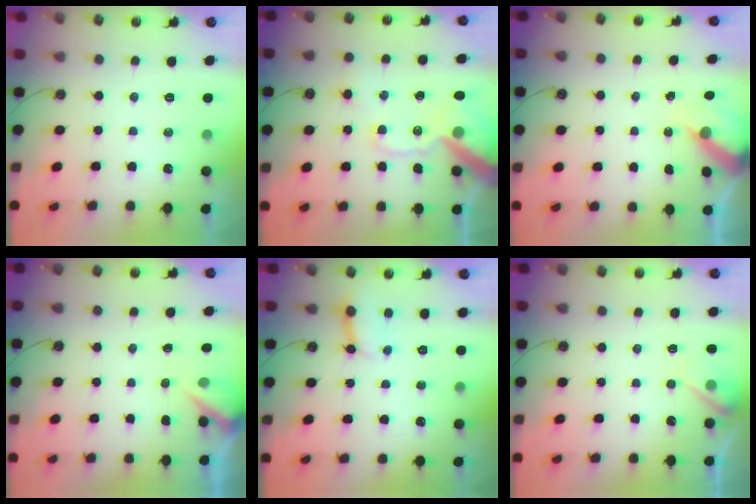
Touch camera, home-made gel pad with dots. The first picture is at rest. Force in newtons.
{"total": 15.4, "press": 15.2, "slide": 2.2}
{"total": 6.4, "press": 6.4, "slide": 0.8}
{"total": 3.4, "press": 3.3, "slide": 0.4}
{"total": 4.7, "press": 4.7, "slide": 0.6}
{"total": 6.3, "press": 6.3, "slide": 0.6}